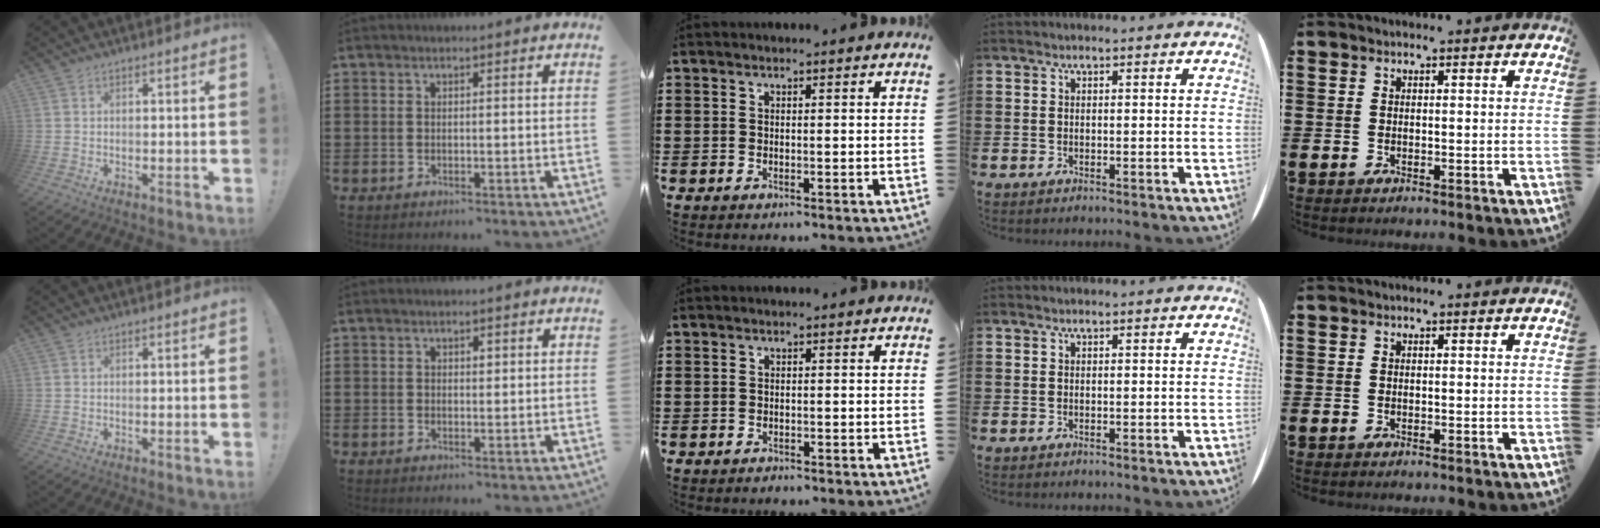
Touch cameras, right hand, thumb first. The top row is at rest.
{"index": {"total": 0.6, "force": [0.3, 0.5, 0.4], "torque": [-0.007, 0.002, 0.005]}, "middle": {"total": 0.7, "force": [-0.6, 0.2, 0.0], "torque": [0.001, 0.002, -0.015]}}